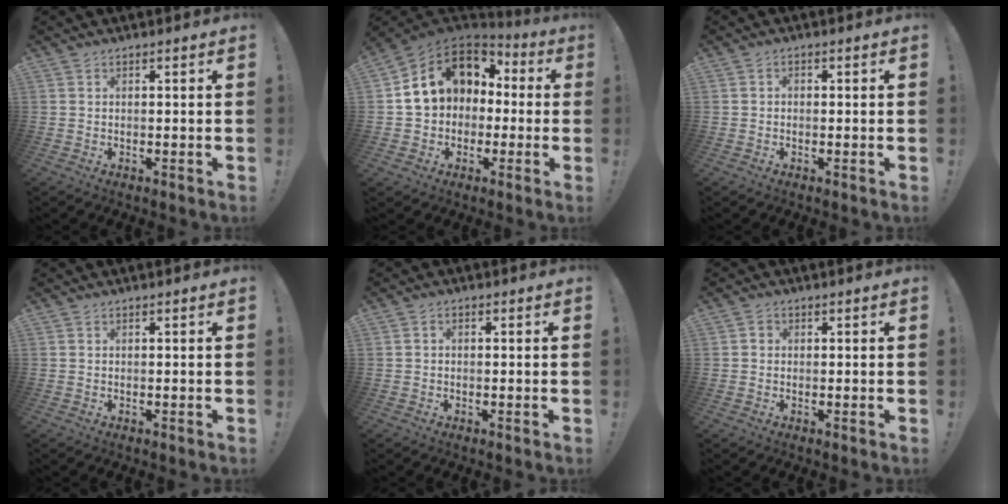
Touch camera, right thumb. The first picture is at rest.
{"total": 13.4, "force": [3.6, 10.9, 6.8], "torque": [-0.104, -0.006, 0.081]}
{"total": 1.0, "force": [-0.7, 0.5, 0.4], "torque": [-0.011, 0.005, -0.012]}
{"total": 0.0}
{"total": 1.0, "force": [-0.6, 0.5, 0.6], "torque": [-0.013, 0.005, -0.010]}
{"total": 1.2, "force": [-0.1, 1.1, 0.6], "torque": [-0.005, 0.003, -0.004]}